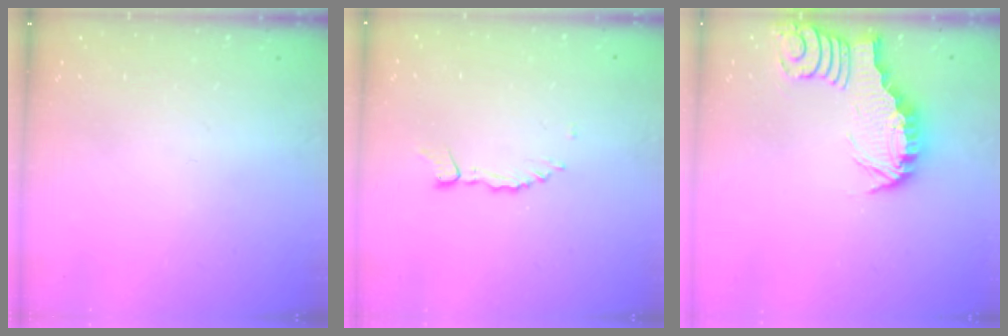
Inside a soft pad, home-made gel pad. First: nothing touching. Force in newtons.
{"total": 1.3, "press": 1.3, "slide": 0.1}
{"total": 3.1, "press": 3.1, "slide": 0.3}